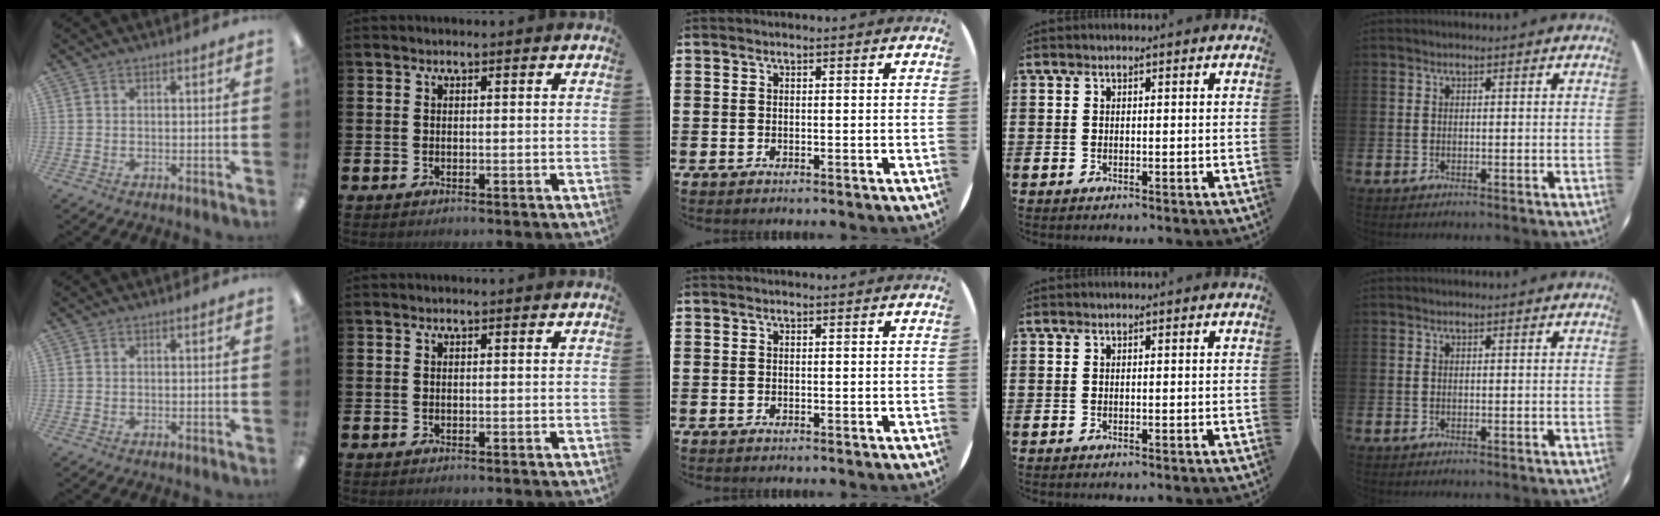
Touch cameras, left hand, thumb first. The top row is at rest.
{}